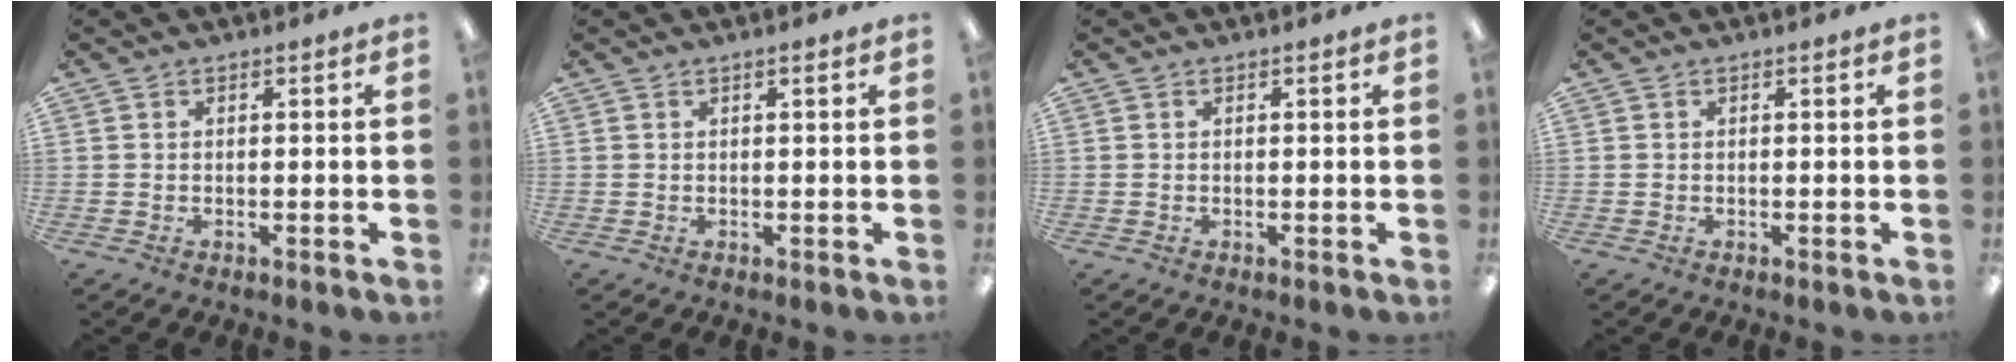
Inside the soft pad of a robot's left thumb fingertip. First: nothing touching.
{"total": 0.7, "force": [0.4, 0.0, 0.5], "torque": [-0.010, 0.002, 0.006]}
{"total": 0.0}
{"total": 0.0}